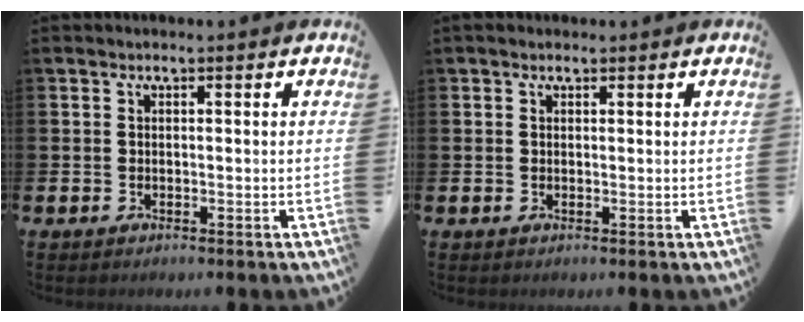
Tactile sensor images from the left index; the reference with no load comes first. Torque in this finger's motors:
{"motor_torque": [0.52, -0.93, 0.12, 0.01]}